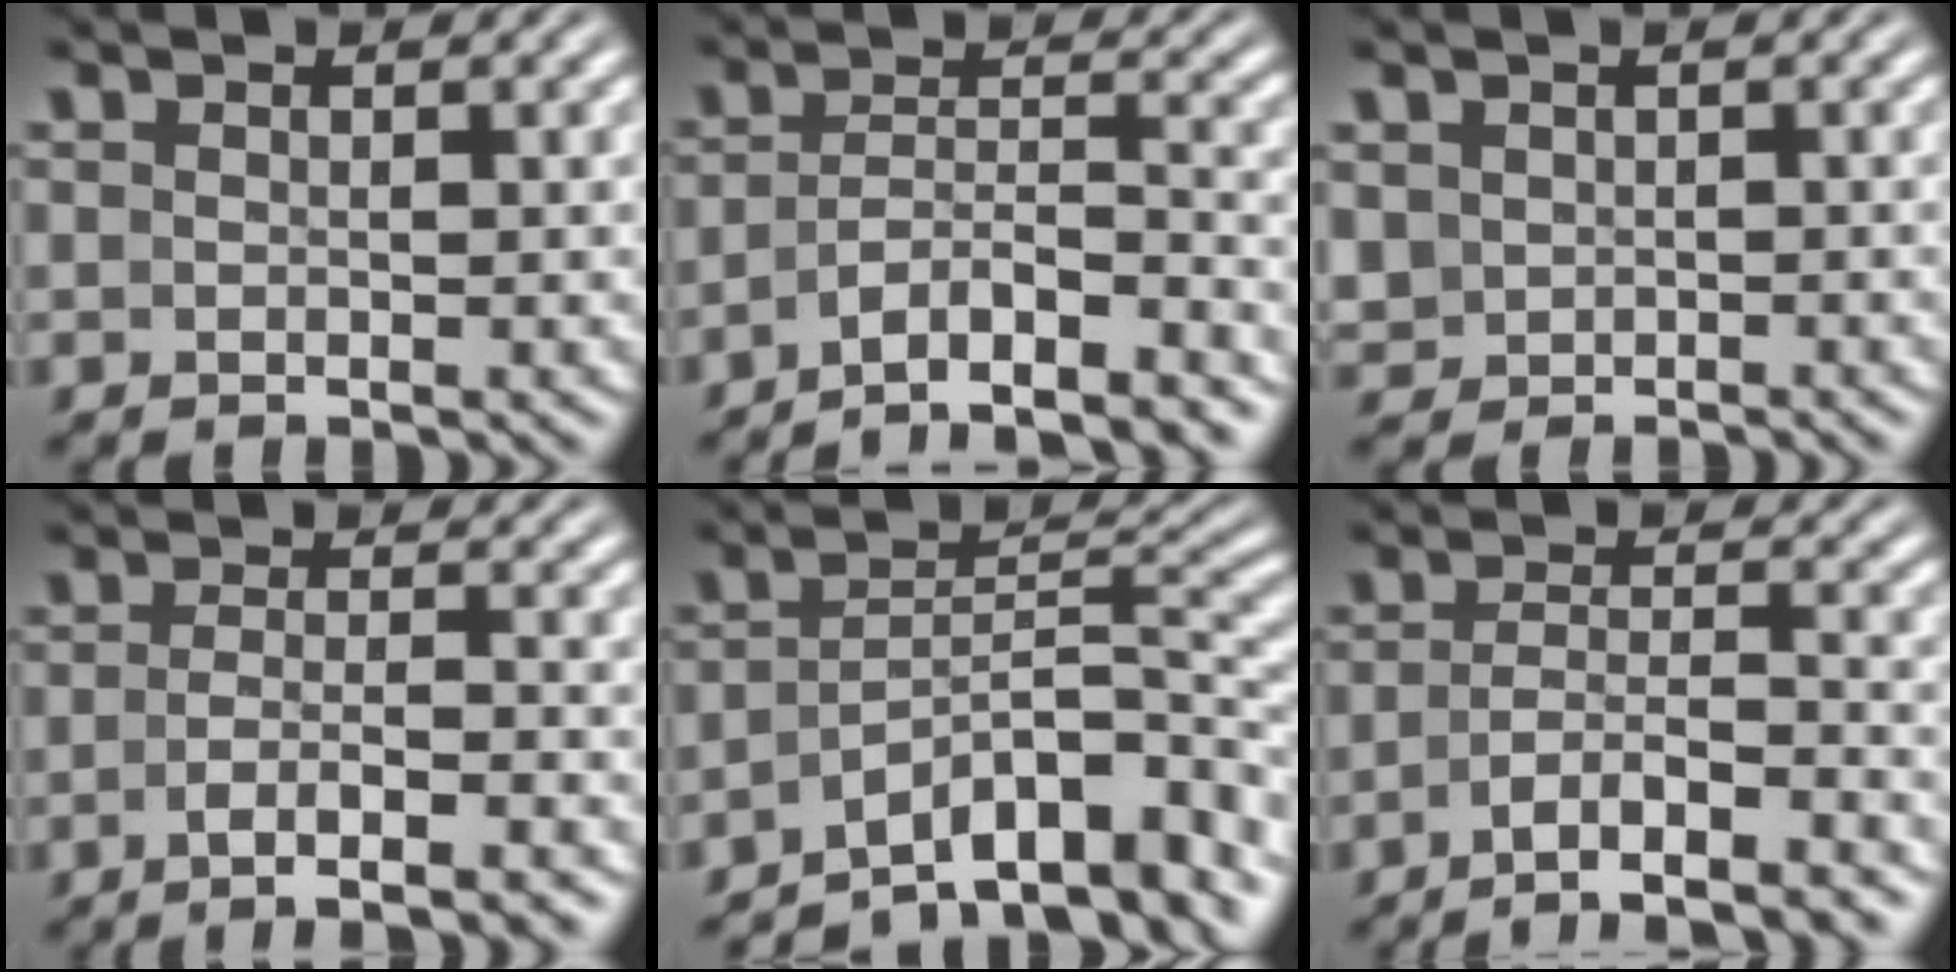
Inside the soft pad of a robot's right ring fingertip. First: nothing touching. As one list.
[{"total": 8.8, "force": [-7.2, 4.1, 3.0], "torque": [-0.062, -0.037, -0.110]}, {"total": 2.8, "force": [-0.6, 2.5, 0.9], "torque": [-0.041, -0.023, 0.004]}, {"total": 5.0, "force": [-4.0, 0.5, 3.0], "torque": [-0.047, -0.026, -0.053]}, {"total": 11.9, "force": [-7.1, 5.8, 7.6], "torque": [-0.120, -0.044, -0.095]}, {"total": 6.7, "force": [-5.5, 2.3, 3.0], "torque": [-0.061, -0.034, -0.077]}]